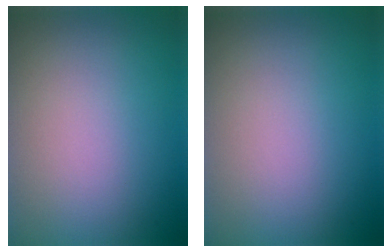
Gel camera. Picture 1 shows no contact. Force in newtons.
{"total": 0.0}